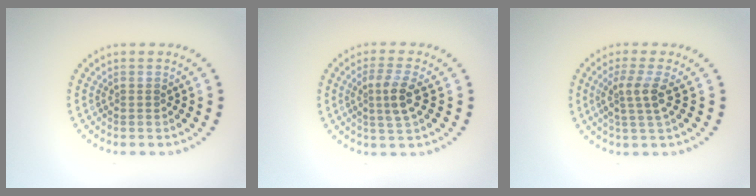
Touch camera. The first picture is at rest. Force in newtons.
{"total": 2.8, "press": 2.5, "slide": 1.2}
{"total": 2.8, "press": 2.1, "slide": 1.9}